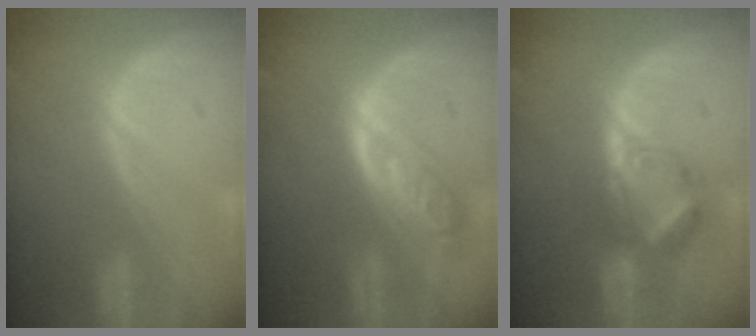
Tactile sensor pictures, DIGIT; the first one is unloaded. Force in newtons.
{"total": 6.3, "press": 5.7, "slide": 2.8}
{"total": 5.9, "press": 5.9, "slide": 0.5}